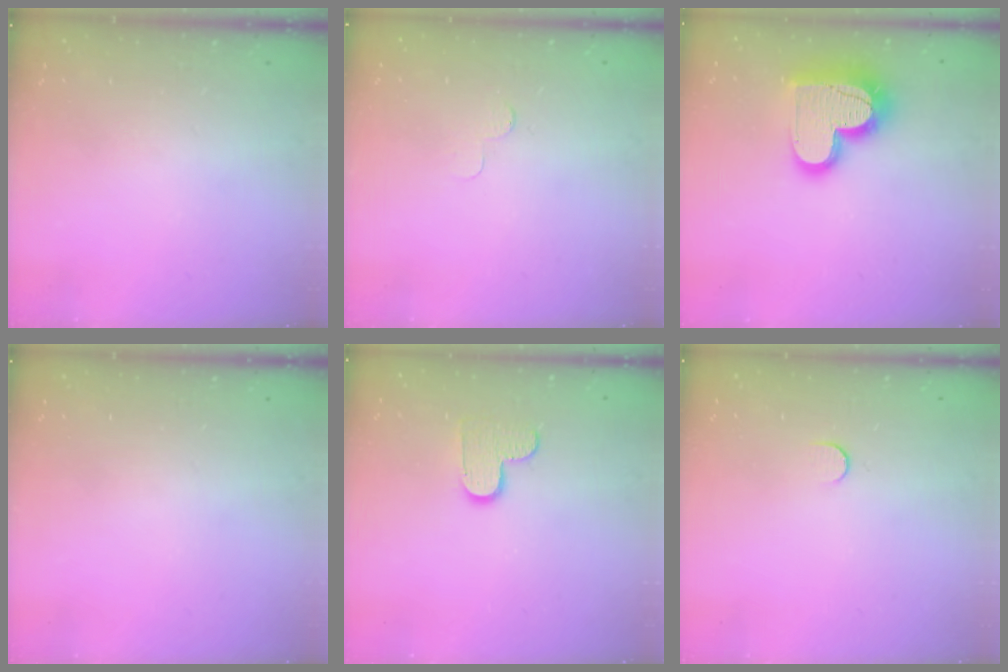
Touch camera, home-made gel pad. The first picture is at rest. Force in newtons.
{"total": 2.1, "press": 2.1, "slide": 0.2}
{"total": 18.4, "press": 18.4, "slide": 1.4}
{"total": 0.0}
{"total": 7.4, "press": 7.4, "slide": 0.2}
{"total": 4.9, "press": 4.9, "slide": 0.5}